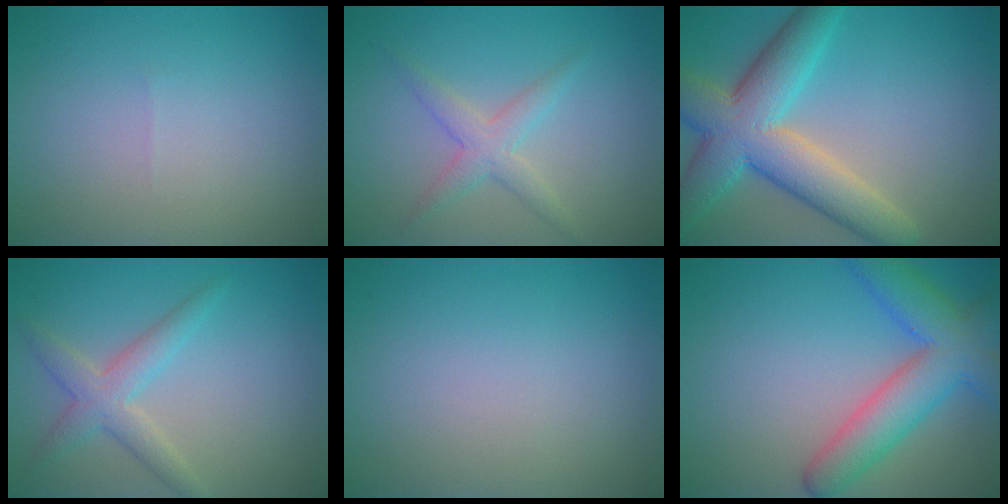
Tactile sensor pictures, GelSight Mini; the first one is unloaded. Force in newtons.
{"total": 2.4, "press": 2.4, "slide": 0.1}
{"total": 8.7, "press": 8.7, "slide": 0.4}
{"total": 3.1, "press": 3.1, "slide": 0.1}
{"total": 0.0}
{"total": 6.9, "press": 6.9, "slide": 0.3}